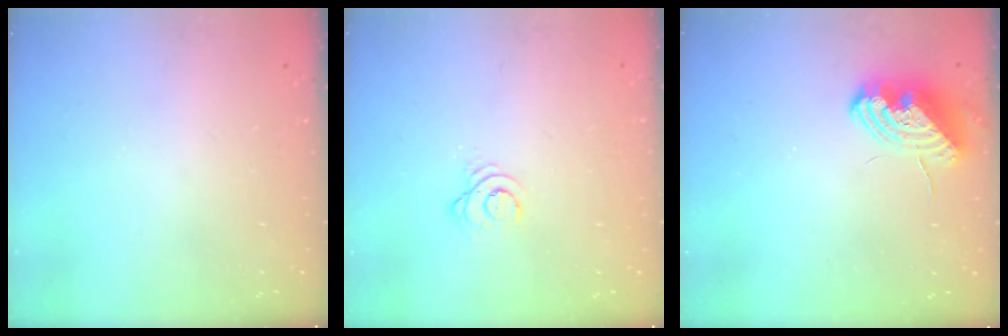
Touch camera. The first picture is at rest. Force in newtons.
{"total": 3.7, "press": 3.6, "slide": 0.5}
{"total": 9.0, "press": 8.9, "slide": 1.3}